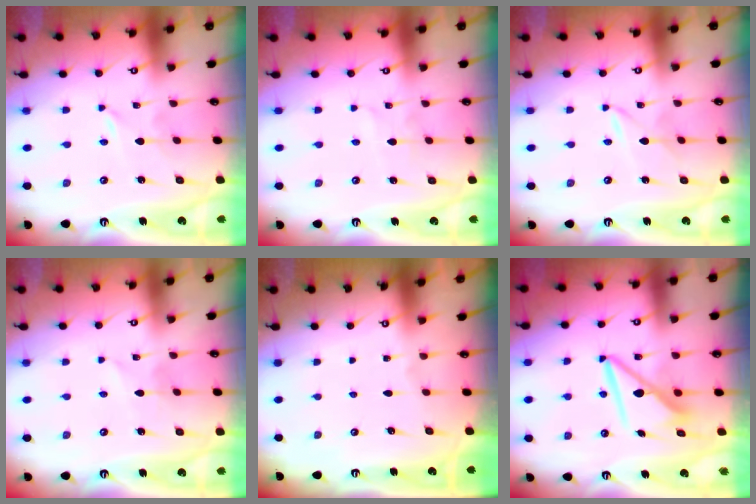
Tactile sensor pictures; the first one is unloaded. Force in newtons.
{"total": 1.9, "press": 1.9, "slide": 0.2}
{"total": 2.0, "press": 2.0, "slide": 0.3}
{"total": 1.7, "press": 1.7, "slide": 0.2}
{"total": 0.0}
{"total": 8.9, "press": 8.9, "slide": 0.8}